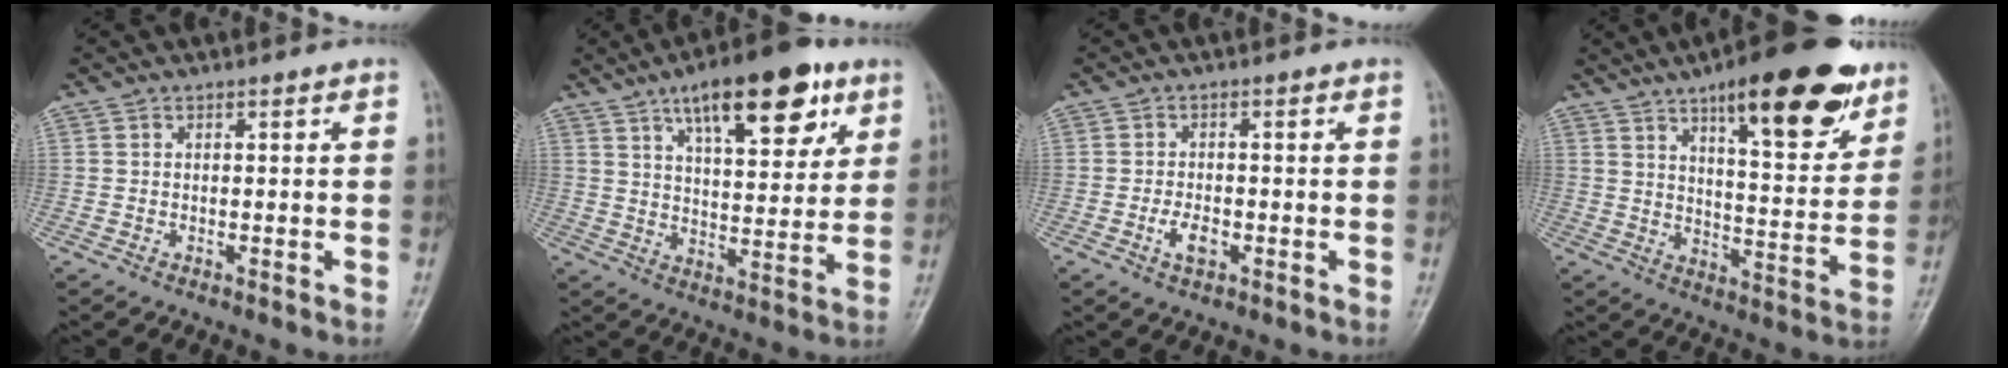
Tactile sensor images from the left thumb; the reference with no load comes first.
{"total": 17.9, "force": [9.7, 7.1, 13.3], "torque": [-0.159, -0.030, 0.149]}
{"total": 3.3, "force": [-1.2, 1.8, 2.5], "torque": [-0.044, 0.004, -0.022]}
{"total": 20.2, "force": [12.3, 6.5, 14.7], "torque": [-0.171, -0.053, 0.182]}